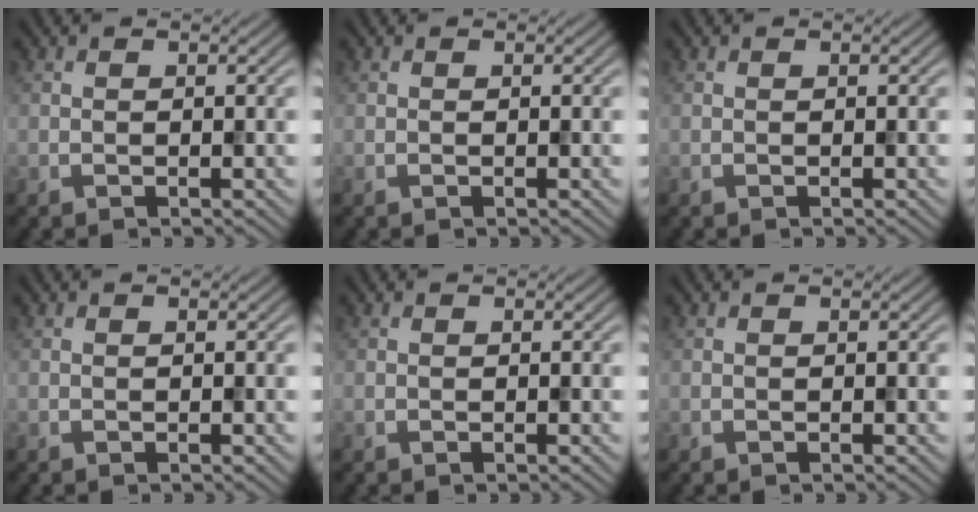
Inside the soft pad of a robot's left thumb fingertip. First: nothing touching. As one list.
[{"total": 0.0}, {"total": 0.0}, {"total": 0.0}, {"total": 0.0}, {"total": 0.0}]